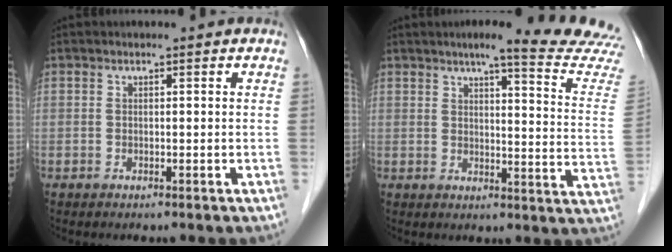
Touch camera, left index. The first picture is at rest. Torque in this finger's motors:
{"motor_torque": [1.03, -1.11, 0.26, 0.05]}